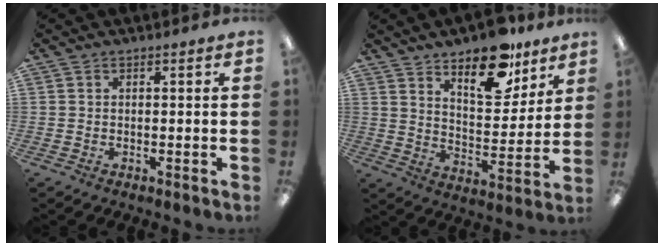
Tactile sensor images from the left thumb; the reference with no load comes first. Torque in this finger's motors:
{"motor_torque": [0.63, 0.36, 0.84, -1.30, 0.10]}